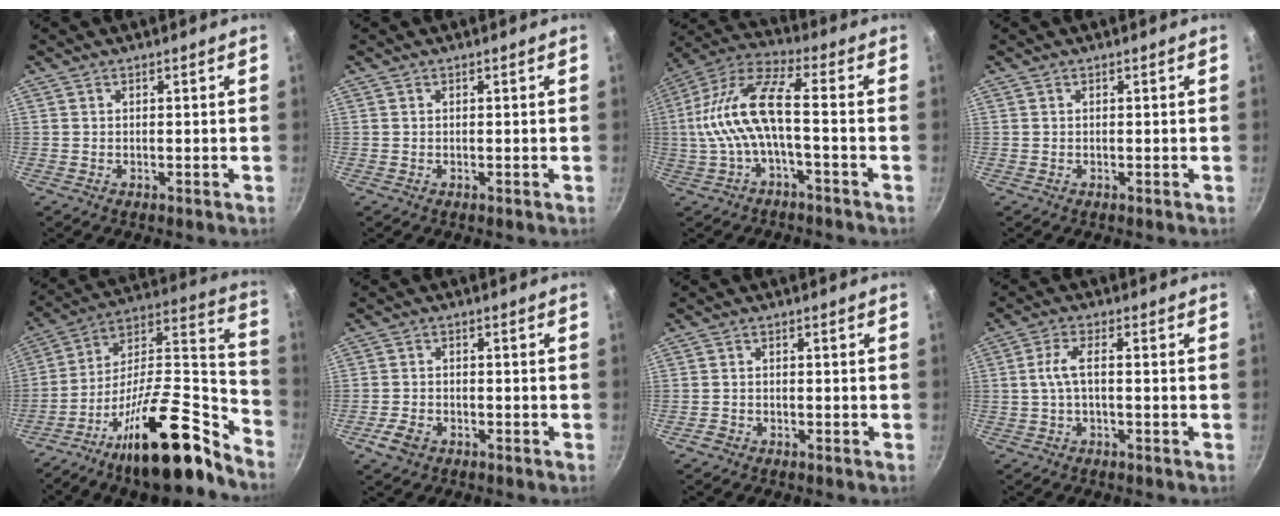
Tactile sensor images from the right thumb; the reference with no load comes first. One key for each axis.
{"total": 0.0}
{"total": 12.9, "fx": -2.0, "fy": 4.1, "fz": 12.1, "tx": -0.258, "ty": 0.039, "tz": -0.048}
{"total": 0.0}
{"total": 25.4, "fx": -17.5, "fy": 7.4, "fz": 16.9, "tx": -0.195, "ty": 0.111, "tz": -0.306}
{"total": 4.1, "fx": -2.3, "fy": 2.5, "fz": 2.2, "tx": -0.045, "ty": 0.018, "tz": -0.044}
{"total": 1.4, "fx": -1.1, "fy": 0.8, "fz": 0.3, "tx": -0.014, "ty": 0.015, "tz": -0.022}
{"total": 4.1, "fx": -0.7, "fy": 1.4, "fz": 3.8, "tx": -0.089, "ty": 0.018, "tz": -0.018}